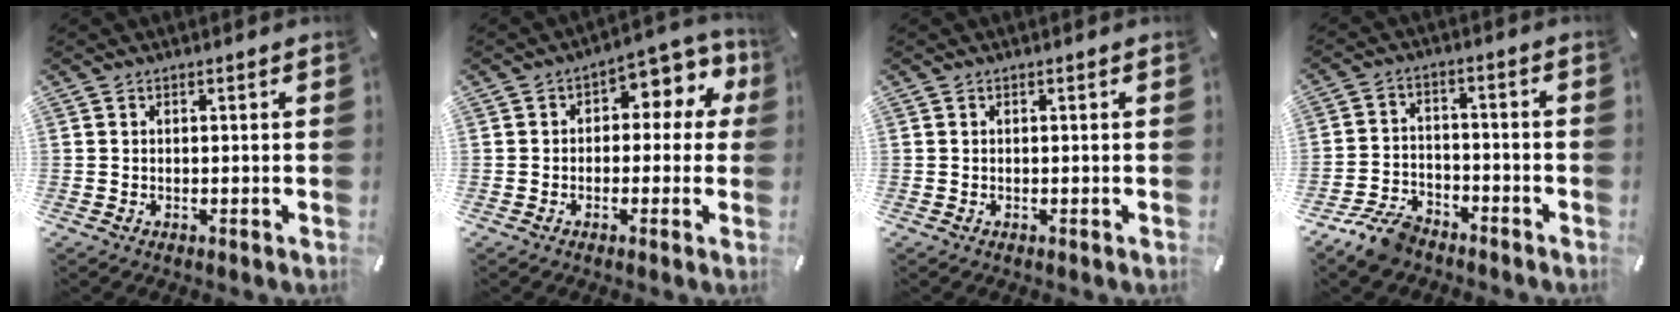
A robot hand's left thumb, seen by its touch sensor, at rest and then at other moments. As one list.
[{"total": 7.0, "force": [1.4, 4.8, 5.0], "torque": [-0.057, -0.006, 0.015]}, {"total": 0.0}, {"total": 8.6, "force": [-6.8, 4.0, 3.4], "torque": [-0.061, 0.038, -0.127]}]